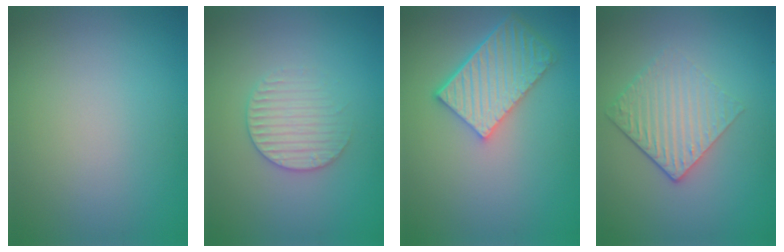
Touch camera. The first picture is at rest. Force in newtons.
{"total": 2.8, "press": 2.7, "slide": 0.6}
{"total": 5.7, "press": 4.7, "slide": 3.3}
{"total": 3.8, "press": 2.8, "slide": 2.6}